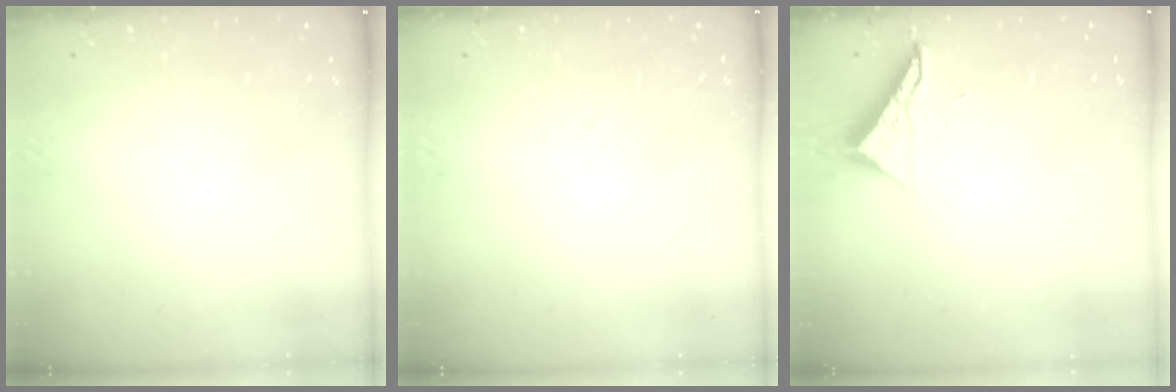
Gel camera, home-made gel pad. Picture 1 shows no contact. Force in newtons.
{"total": 2.9, "press": 2.9, "slide": 0.7}
{"total": 7.3, "press": 7.2, "slide": 0.5}